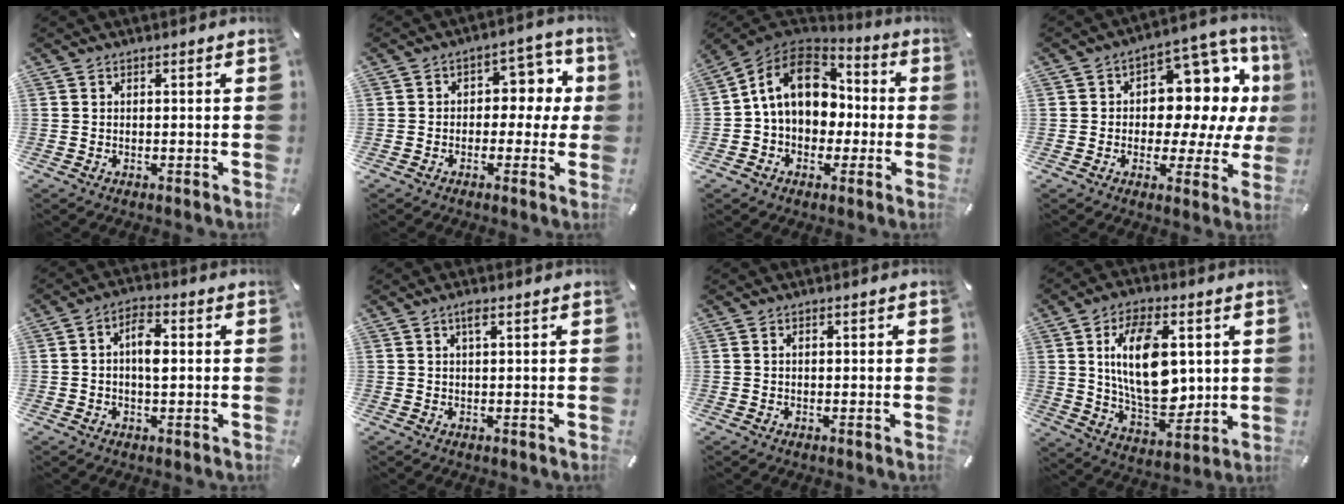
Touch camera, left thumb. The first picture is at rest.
{"total": 8.2, "force": [0.6, 6.3, 5.3], "torque": [-0.056, 0.001, 0.003]}
{"total": 14.4, "force": [1.6, 11.6, 8.4], "torque": [-0.148, 0.012, 0.033]}
{"total": 12.7, "force": [3.3, 9.0, 8.3], "torque": [-0.099, -0.041, 0.061]}
{"total": 5.5, "force": [0.1, 2.9, 4.6], "torque": [-0.079, 0.007, 0.000]}
{"total": 1.8, "force": [0.8, 0.3, 1.6], "torque": [-0.034, 0.003, 0.012]}
{"total": 0.8, "force": [-0.1, 0.5, 0.7], "torque": [-0.013, 0.003, -0.003]}
{"total": 17.5, "force": [3.2, 9.8, 14.1], "torque": [-0.268, -0.009, 0.049]}